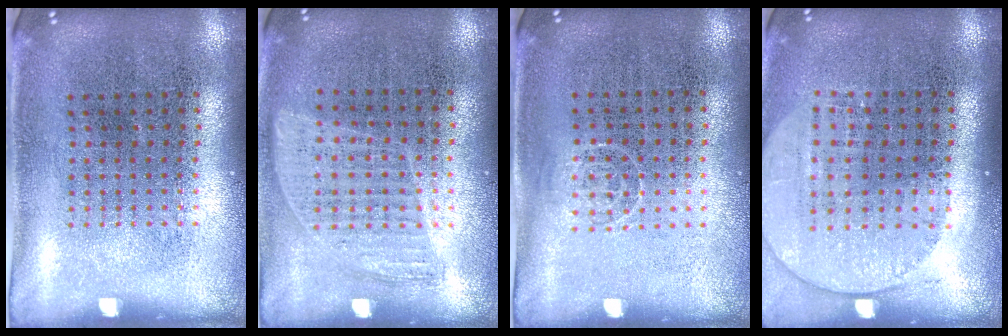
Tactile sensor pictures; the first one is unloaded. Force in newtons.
{"total": 0.9, "press": 0.8, "slide": 0.4}
{"total": 0.7, "press": 0.5, "slide": 0.5}
{"total": 1.5, "press": 1.3, "slide": 0.7}